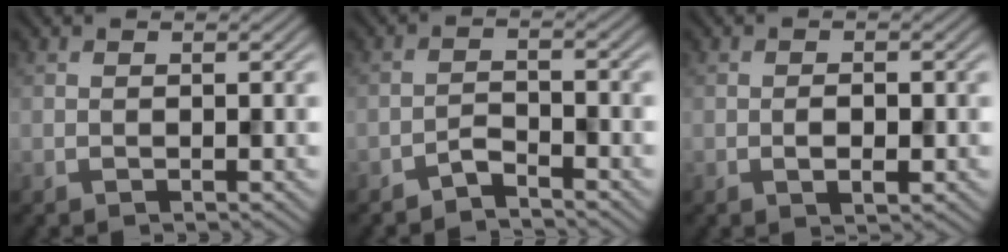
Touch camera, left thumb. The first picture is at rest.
{"total": 2.2, "force": [-2.0, 0.3, 0.8], "torque": [-0.014, 0.007, -0.047]}
{"total": 2.2, "force": [-0.6, 1.1, 1.8], "torque": [-0.029, 0.001, -0.010]}